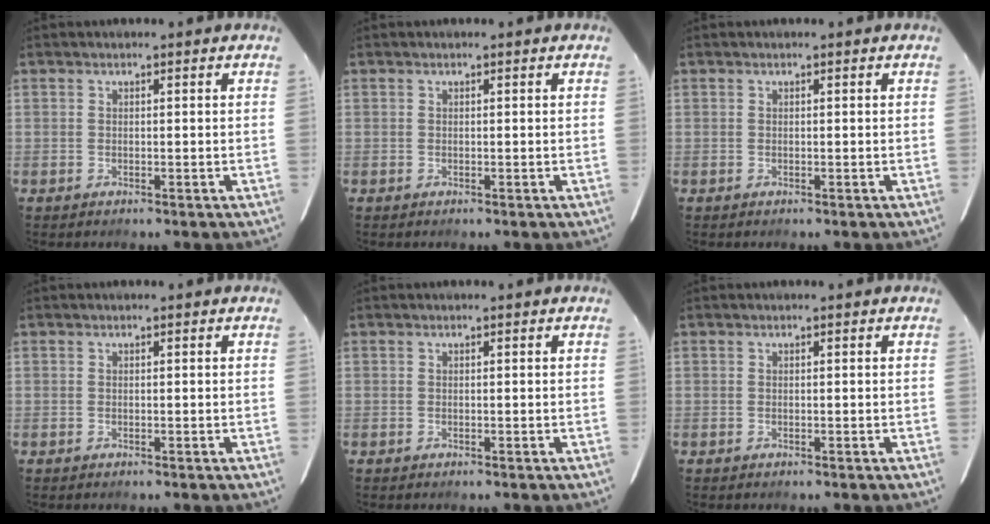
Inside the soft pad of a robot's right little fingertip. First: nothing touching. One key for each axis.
{"total": 0.0}
{"total": 0.0}
{"total": 0.0}
{"total": 0.0}
{"total": 0.0}